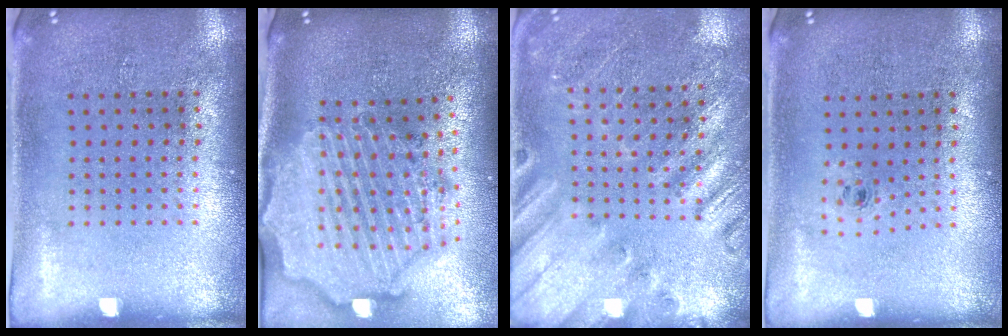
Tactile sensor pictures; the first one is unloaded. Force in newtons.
{"total": 3.5, "press": 2.9, "slide": 2.0}
{"total": 2.4, "press": 2.4, "slide": 0.5}
{"total": 0.6, "press": 0.3, "slide": 0.5}